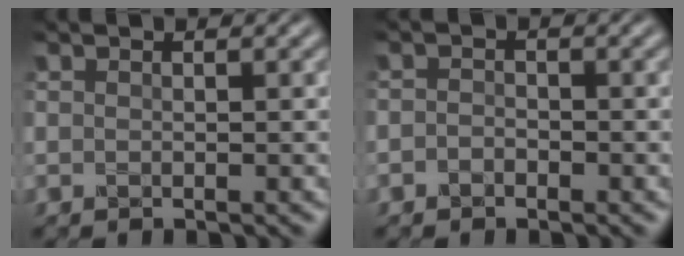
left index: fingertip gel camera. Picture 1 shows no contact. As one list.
[{"total": 0.7, "force": [-0.5, 0.4, 0.1], "torque": [-0.004, 0.004, -0.012]}]